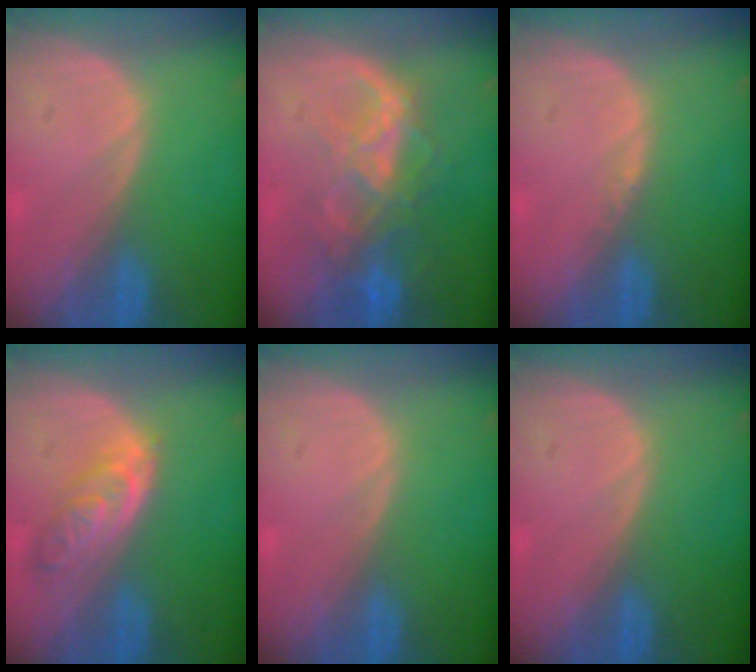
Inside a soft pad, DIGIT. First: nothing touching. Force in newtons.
{"total": 8.8, "press": 7.5, "slide": 4.7}
{"total": 0.6, "press": 0.5, "slide": 0.4}
{"total": 5.2, "press": 5.2, "slide": 0.4}
{"total": 0.0}
{"total": 0.0}